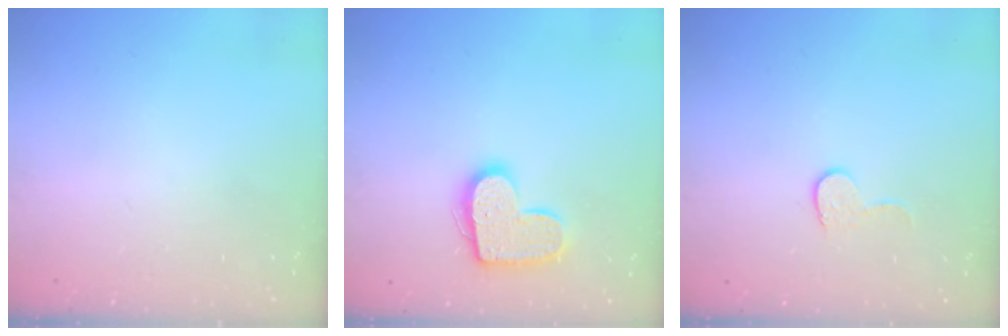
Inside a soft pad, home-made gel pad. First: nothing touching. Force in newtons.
{"total": 13.5, "press": 13.5, "slide": 0.7}
{"total": 4.4, "press": 4.4, "slide": 0.4}